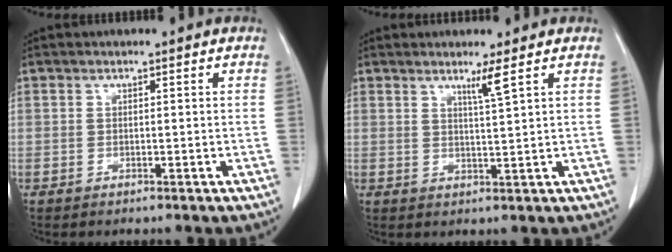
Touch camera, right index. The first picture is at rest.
{"total": 2.6, "force": [1.6, -0.9, 1.8], "torque": [-0.035, -0.014, 0.034]}